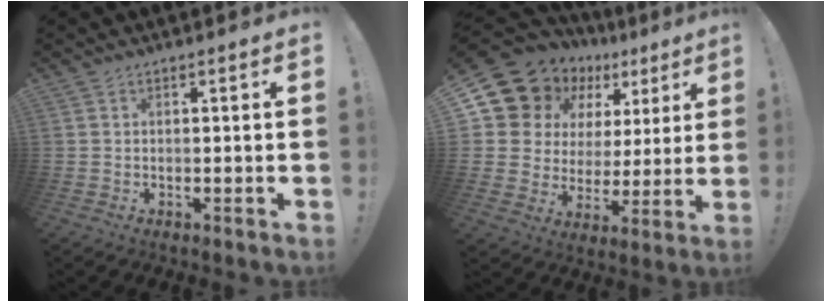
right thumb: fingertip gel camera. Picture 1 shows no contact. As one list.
[{"total": 14.0, "force": [10.7, 8.0, 4.2], "torque": [-0.080, -0.082, 0.210]}]